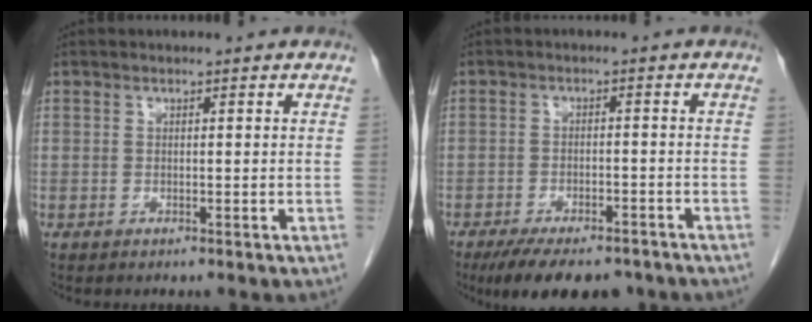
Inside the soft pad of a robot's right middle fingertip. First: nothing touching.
{"total": 12.0, "force": [-9.5, 4.4, 5.8], "torque": [-0.089, -0.005, -0.135]}